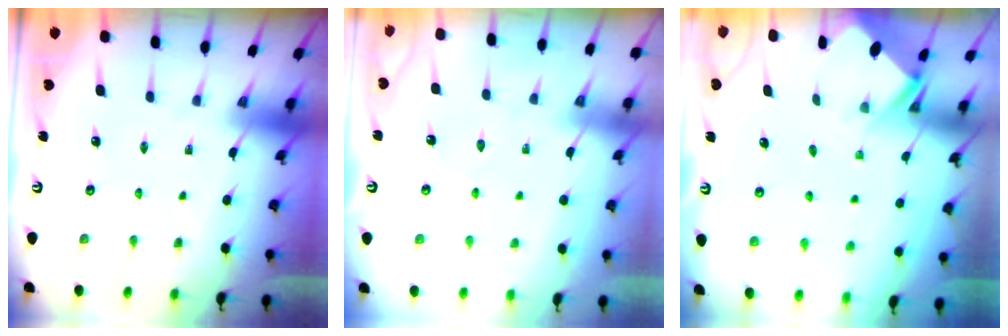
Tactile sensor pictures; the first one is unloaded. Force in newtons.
{"total": 3.0, "press": 3.0, "slide": 0.5}
{"total": 2.0, "press": 2.0, "slide": 0.2}